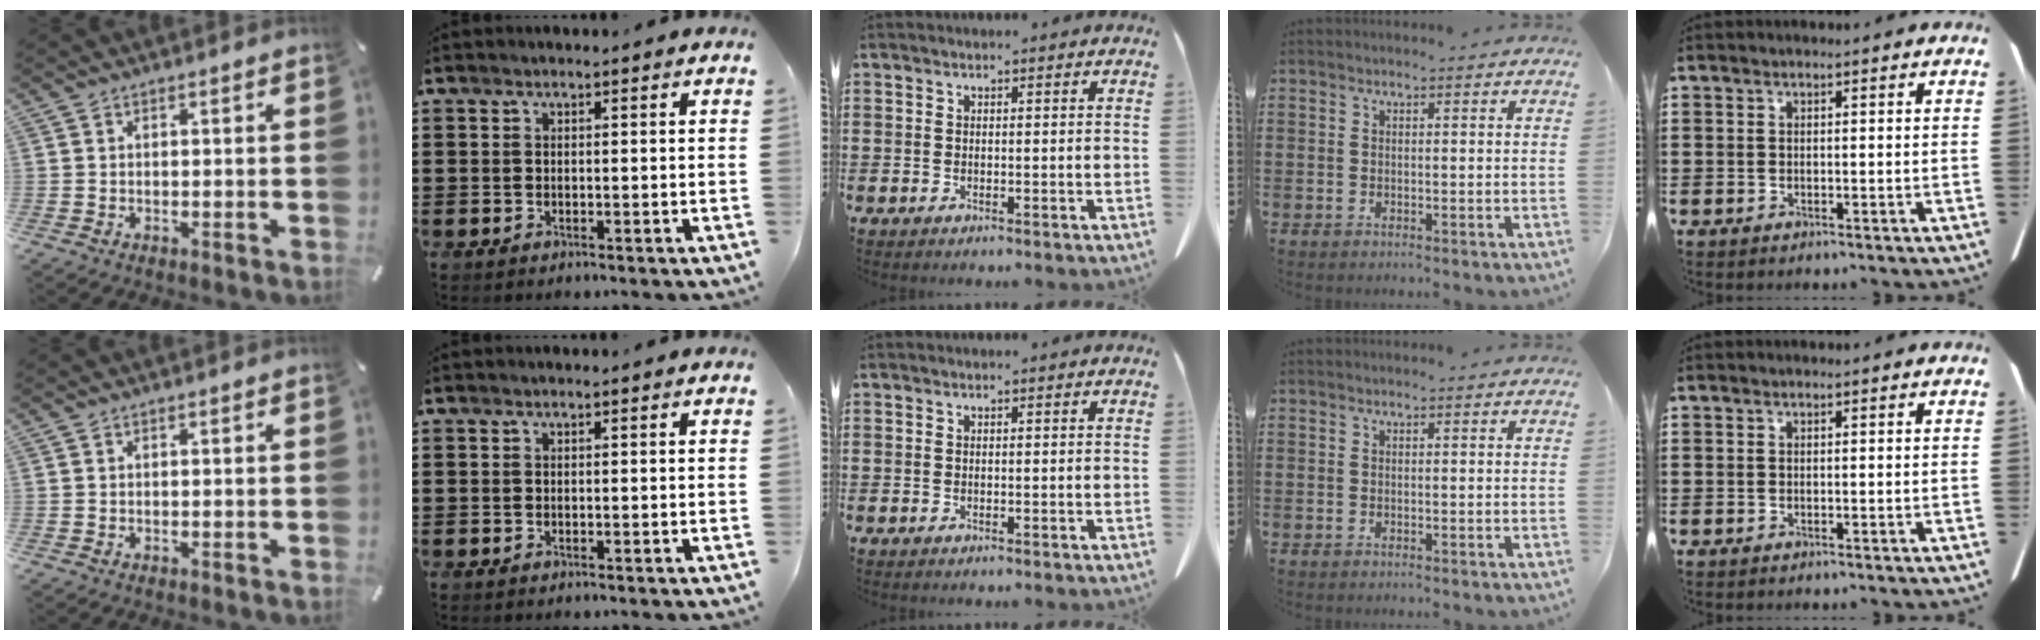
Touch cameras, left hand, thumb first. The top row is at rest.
{}